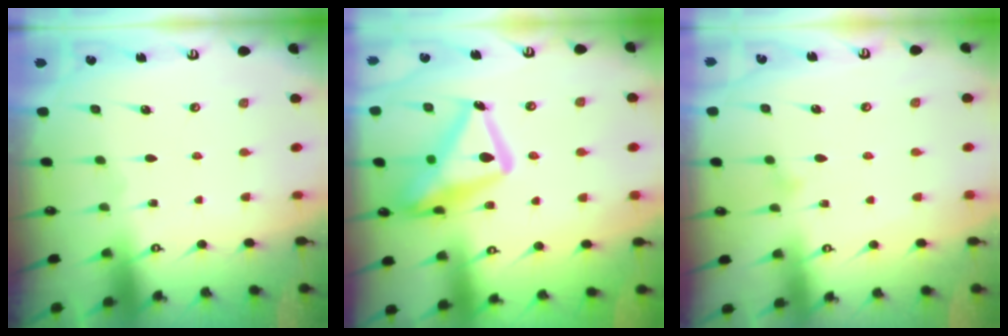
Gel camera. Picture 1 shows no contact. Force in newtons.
{"total": 19.7, "press": 19.7, "slide": 1.8}
{"total": 7.1, "press": 7.1, "slide": 0.3}